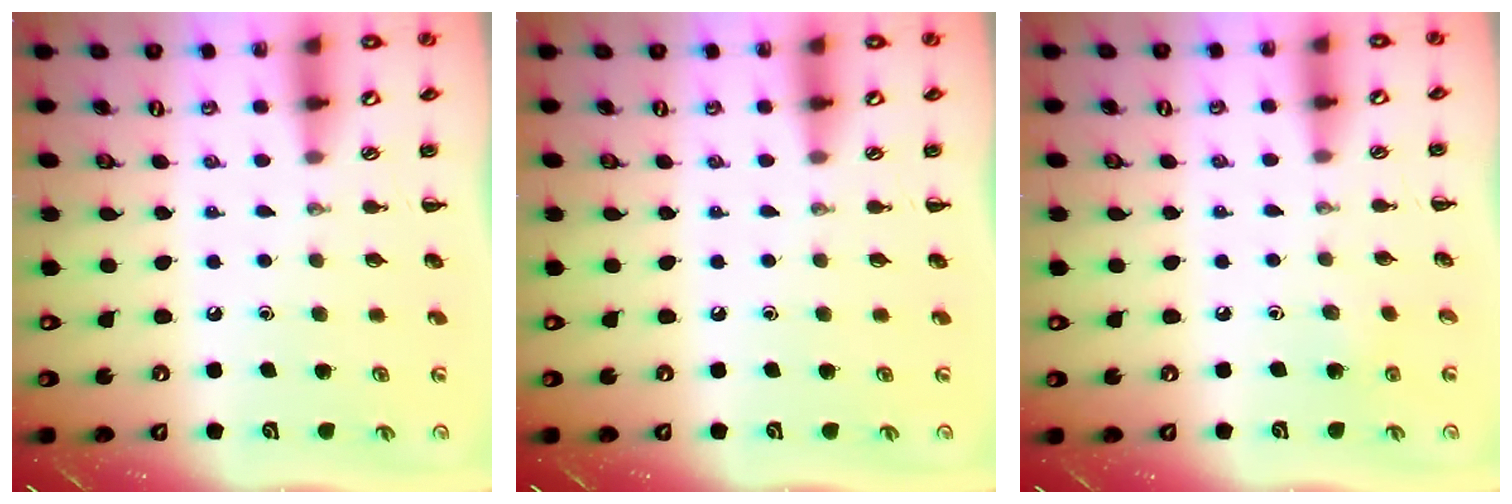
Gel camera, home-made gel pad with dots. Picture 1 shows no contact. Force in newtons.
{"total": 0.0}
{"total": 2.4, "press": 2.2, "slide": 0.9}